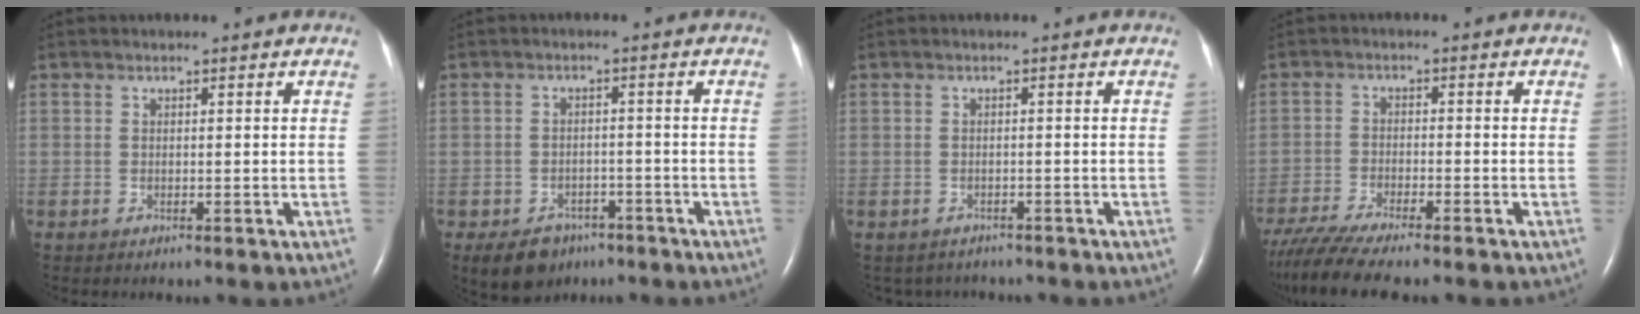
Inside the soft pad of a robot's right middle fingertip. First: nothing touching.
{"total": 6.8, "force": [-4.6, 4.5, 2.2], "torque": [-0.040, 0.002, -0.064]}
{"total": 4.0, "force": [-3.5, 1.8, 0.0], "torque": [-0.003, 0.002, -0.043]}
{"total": 9.6, "force": [-8.1, 0.3, 5.1], "torque": [-0.086, -0.023, -0.133]}